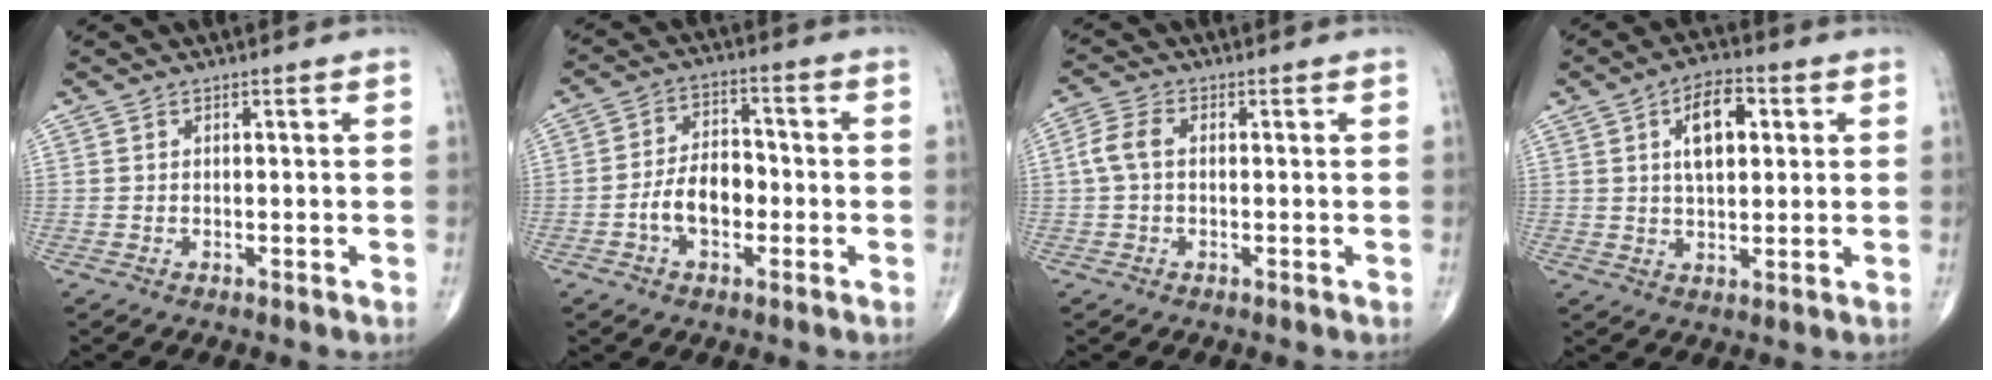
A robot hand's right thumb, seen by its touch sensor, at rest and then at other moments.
{"total": 8.3, "force": [-2.2, 5.1, 6.1], "torque": [-0.093, 0.029, -0.047]}
{"total": 4.3, "force": [0.1, 2.6, 3.4], "torque": [-0.078, 0.012, -0.003]}
{"total": 9.3, "force": [2.6, 4.8, 7.6], "torque": [-0.104, 0.004, 0.039]}